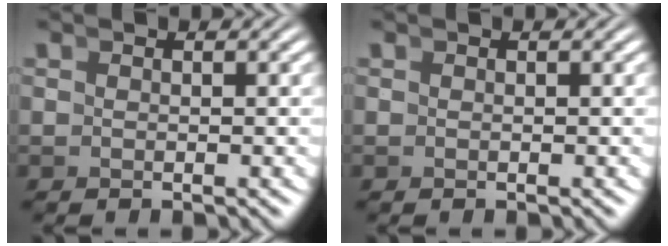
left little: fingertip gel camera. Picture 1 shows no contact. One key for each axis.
{"total": 0.0}